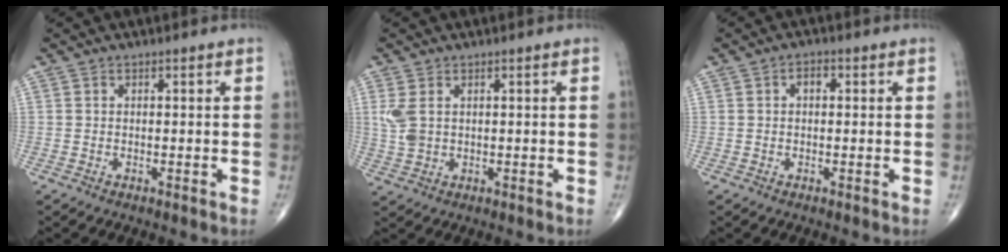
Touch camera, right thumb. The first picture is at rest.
{"total": 4.0, "force": [1.1, 2.6, 2.9], "torque": [-0.074, -0.001, 0.028]}
{"total": 1.9, "force": [0.3, 1.2, 1.4], "torque": [-0.018, 0.008, 0.002]}